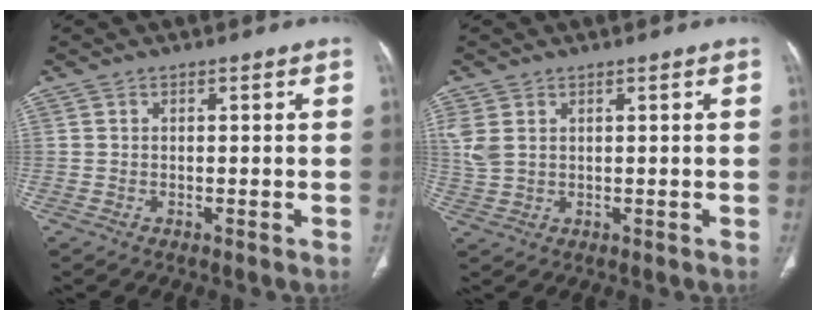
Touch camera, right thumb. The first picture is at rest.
{"total": 3.7, "force": [1.4, 2.4, 2.5], "torque": [-0.072, 0.004, 0.039]}